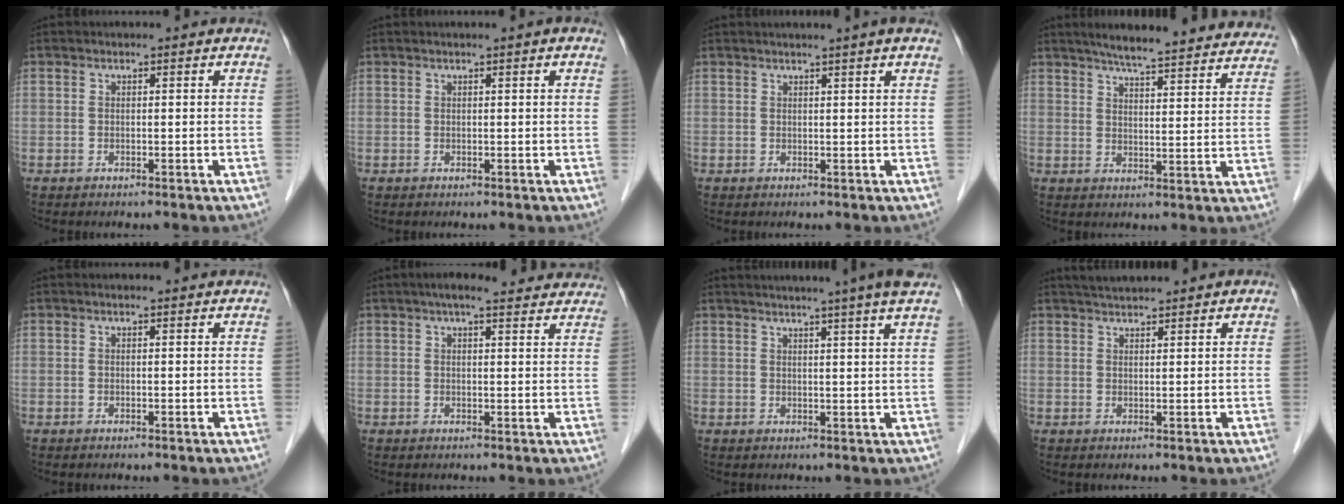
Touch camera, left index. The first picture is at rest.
{"total": 0.9, "force": [0.4, -0.2, 0.8], "torque": [-0.014, 0.003, 0.009]}
{"total": 2.9, "force": [2.2, -0.8, 1.7], "torque": [-0.022, 0.008, 0.032]}
{"total": 22.8, "force": [20.6, 2.4, 9.5], "torque": [-0.129, -0.014, 0.251]}
{"total": 0.8, "force": [0.8, 0.0, 0.3], "torque": [-0.011, 0.008, 0.012]}
{"total": 13.1, "force": [11.7, 2.2, 5.5], "torque": [-0.062, 0.034, 0.130]}
{"total": 9.7, "force": [7.7, -1.7, 5.7], "torque": [-0.076, 0.010, 0.078]}
{"total": 3.5, "force": [3.3, 0.0, 1.1], "torque": [-0.021, 0.022, 0.061]}